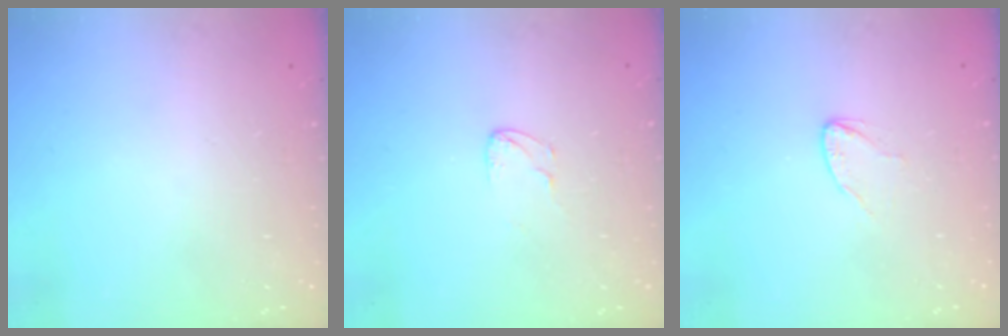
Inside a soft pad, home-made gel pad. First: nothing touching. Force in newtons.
{"total": 2.5, "press": 2.5, "slide": 0.2}
{"total": 2.9, "press": 2.9, "slide": 0.2}